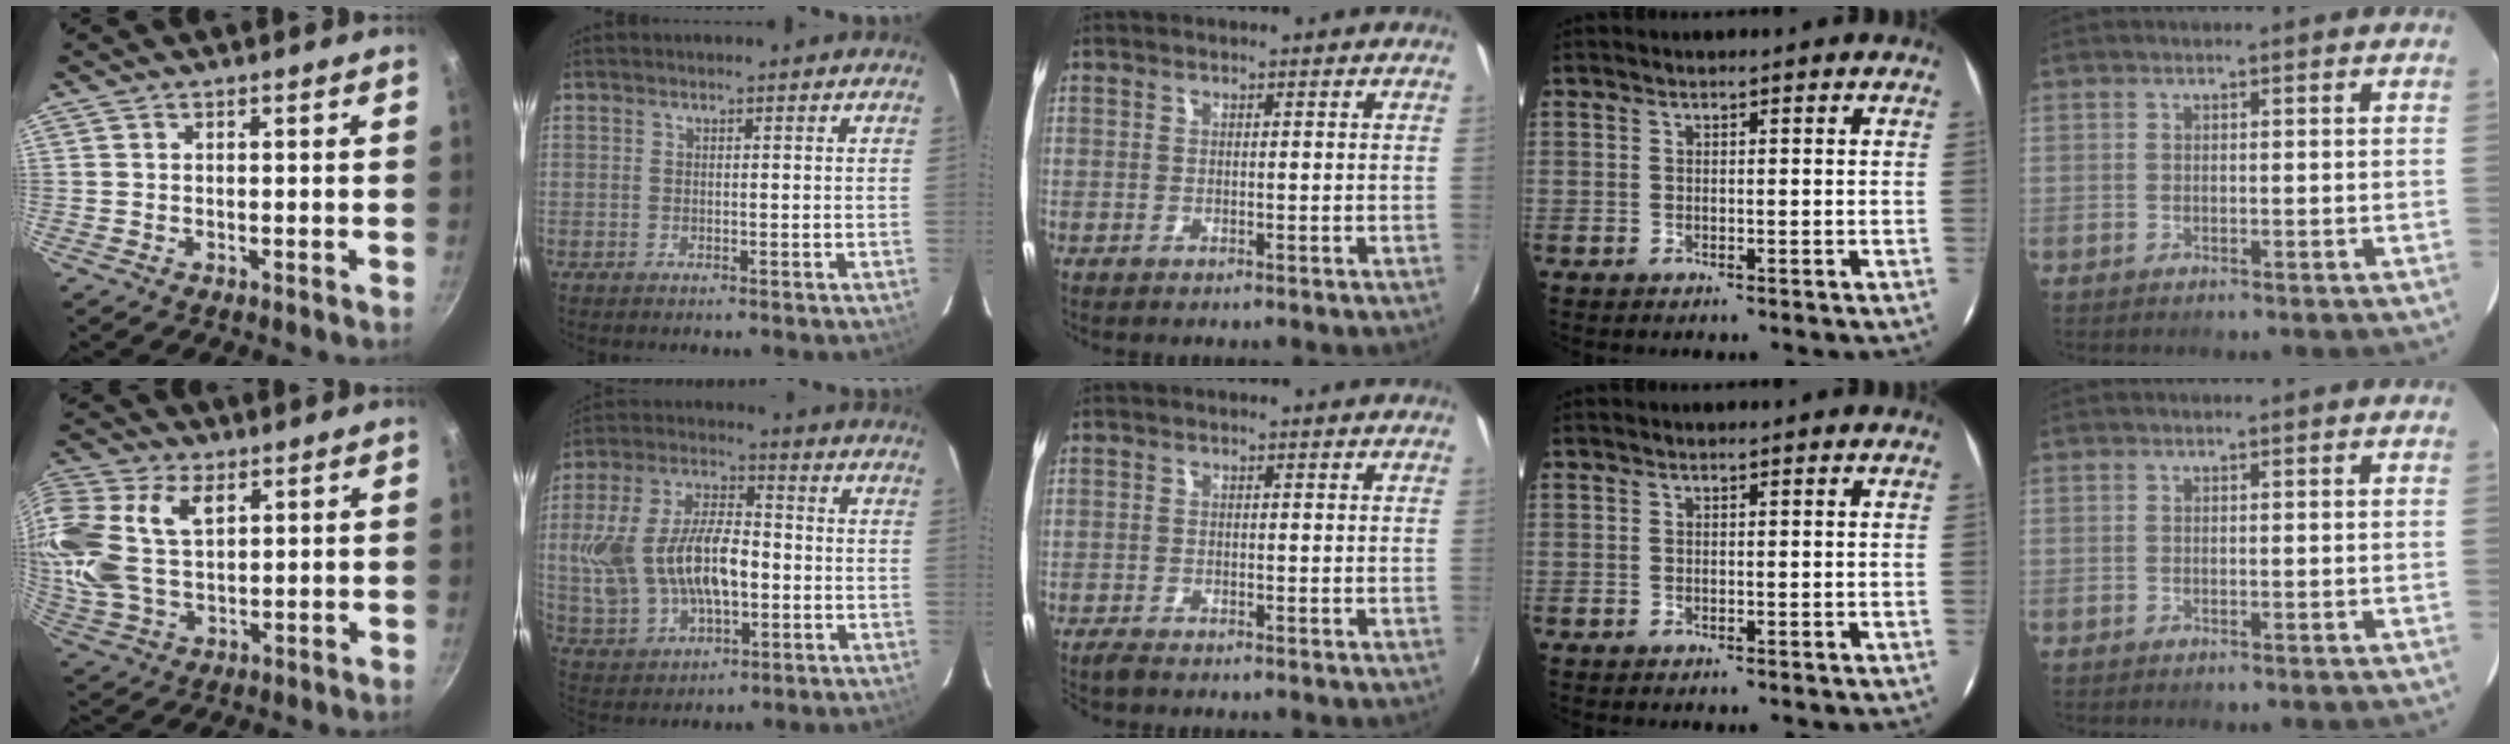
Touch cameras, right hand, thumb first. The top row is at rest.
{"thumb": {"total": 20.5, "force": [6.7, 13.1, 14.4], "torque": [-0.325, 0.007, 0.127]}, "index": {"total": 17.8, "force": [-1.7, 9.7, 14.8], "torque": [-0.319, 0.008, -0.014]}, "middle": {"total": 2.0, "force": [-1.9, 0.4, 0.6], "torque": [-0.020, -0.009, -0.037]}}